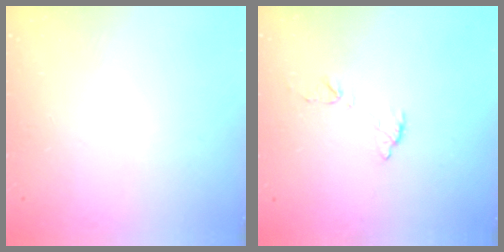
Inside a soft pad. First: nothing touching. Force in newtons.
{"total": 6.6, "press": 6.6, "slide": 0.6}